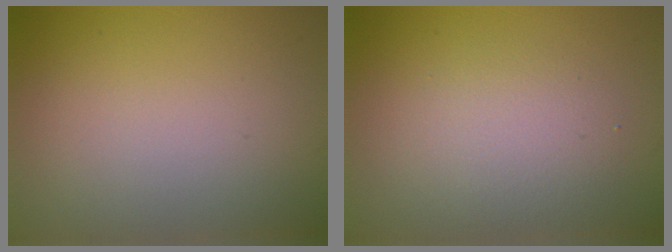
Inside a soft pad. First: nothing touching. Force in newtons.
{"total": 2.9, "press": 2.9, "slide": 0.2}